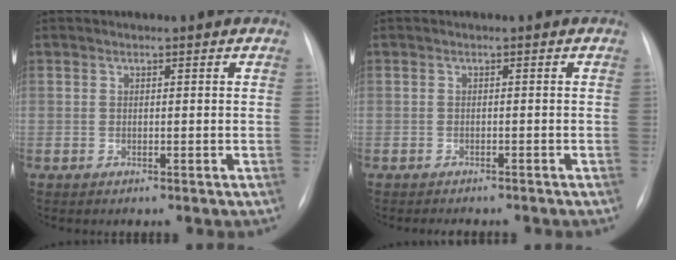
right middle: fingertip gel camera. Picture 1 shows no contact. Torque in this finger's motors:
{"motor_torque": [0.09, -0.08, 0.01, 0.01]}